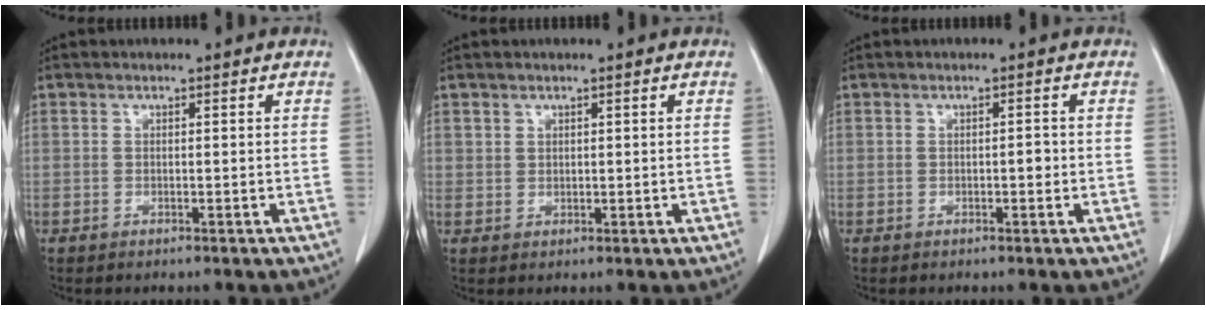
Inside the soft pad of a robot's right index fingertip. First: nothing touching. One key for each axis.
{"total": 1.3, "fx": 0.7, "fy": 1.0, "fz": 0.1, "tx": 0.012, "ty": -0.002, "tz": 0.006}
{"total": 1.1, "fx": -0.2, "fy": 0.4, "fz": 1.0, "tx": -0.012, "ty": 0.003, "tz": -0.005}